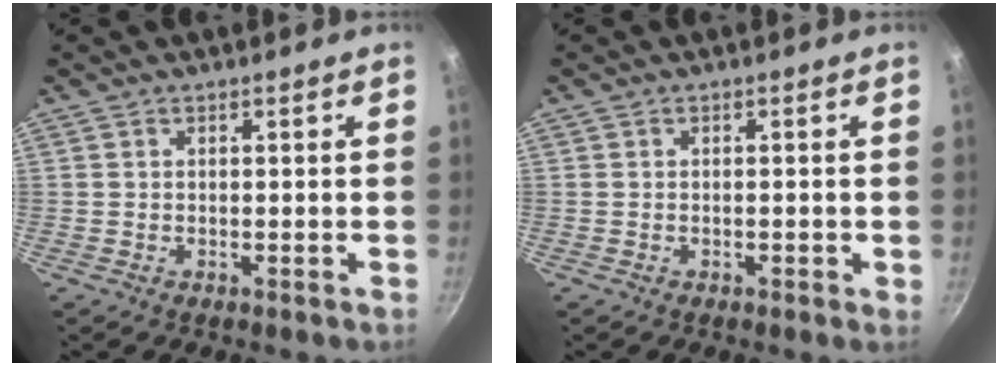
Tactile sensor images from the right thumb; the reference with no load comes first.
{"total": 1.1, "force": [-0.4, 0.6, 0.9], "torque": [-0.012, 0.002, -0.007]}